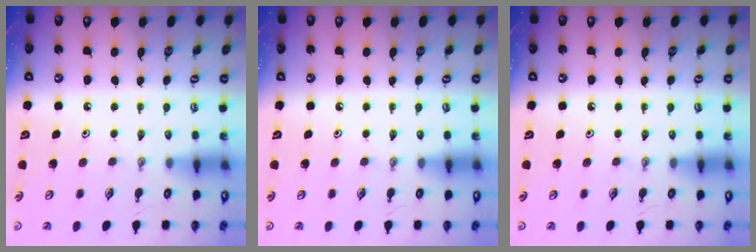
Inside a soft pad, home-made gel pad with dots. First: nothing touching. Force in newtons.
{"total": 0.0}
{"total": 0.0}